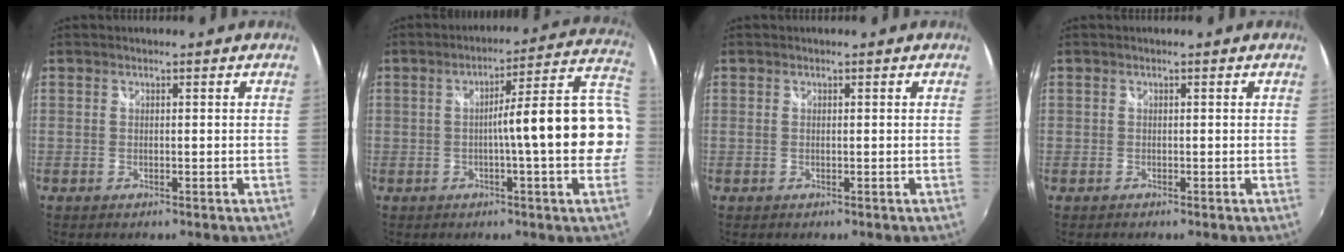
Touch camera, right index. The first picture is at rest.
{"total": 14.3, "force": [-1.3, -0.6, 14.2], "torque": [-0.161, 0.018, -0.017]}
{"total": 0.0}
{"total": 1.6, "force": [0.0, -1.3, -0.8], "torque": [0.019, -0.007, 0.002]}